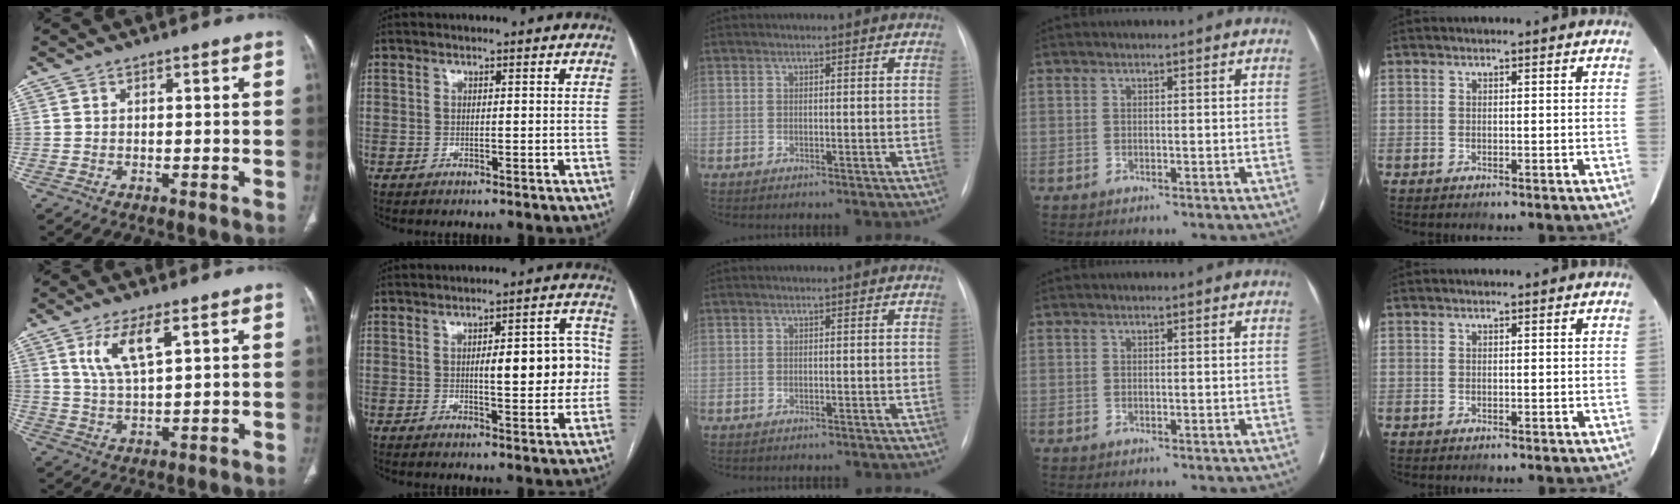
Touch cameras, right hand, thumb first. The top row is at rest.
{"thumb": {"total": 7.9, "force": [3.6, 2.5, 6.6], "torque": [-0.132, -0.014, 0.078]}, "index": {"total": 9.9, "force": [0.1, 2.9, 9.5], "torque": [-0.118, 0.021, 0.006]}, "middle": {"total": 1.3, "force": [-1.2, 0.2, 0.5], "torque": [-0.009, -0.003, -0.012]}}